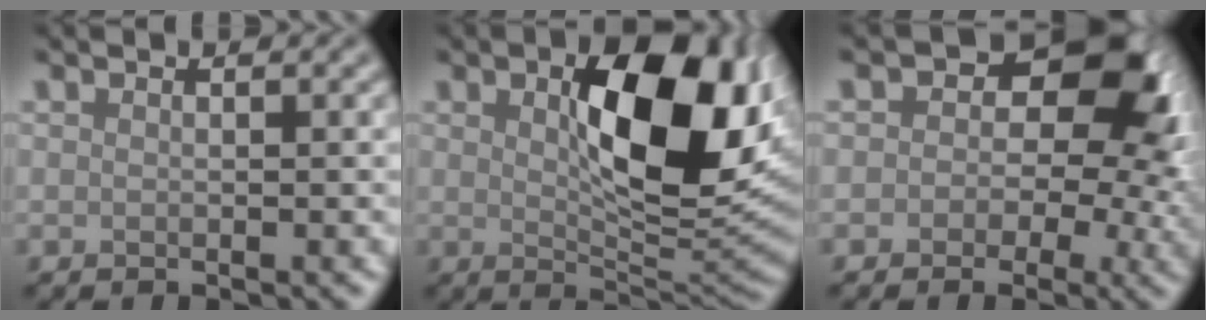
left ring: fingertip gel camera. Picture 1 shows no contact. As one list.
[{"total": 11.7, "force": [2.4, 5.3, 10.2], "torque": [-0.146, 0.000, 0.046]}, {"total": 7.9, "force": [1.2, 5.7, 5.3], "torque": [-0.030, 0.000, 0.007]}]